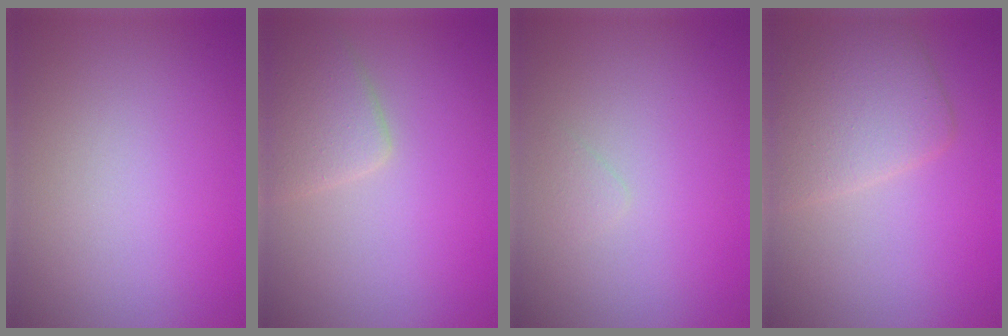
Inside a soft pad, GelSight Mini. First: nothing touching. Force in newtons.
{"total": 3.4, "press": 3.4, "slide": 0.1}
{"total": 0.6, "press": 0.6, "slide": 0.1}
{"total": 4.7, "press": 4.7, "slide": 0.3}